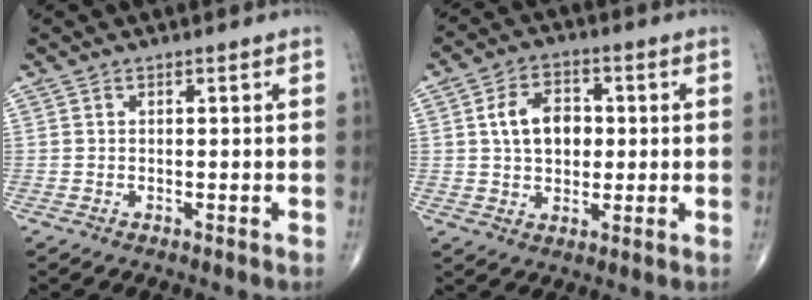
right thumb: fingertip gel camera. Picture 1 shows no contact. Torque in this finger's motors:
{"motor_torque": [0.83, 1.08, 0.36, 0.25, 0.22]}